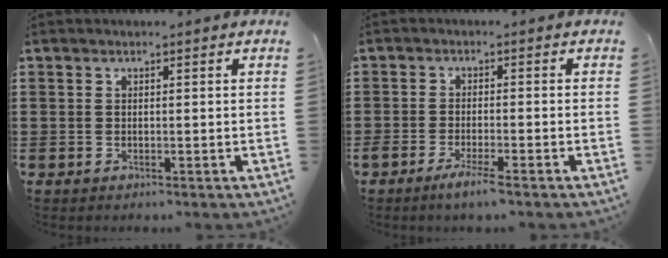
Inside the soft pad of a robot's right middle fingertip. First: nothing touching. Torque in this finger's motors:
{"motor_torque": [1.96, 0.18, 0.09, 0.11]}